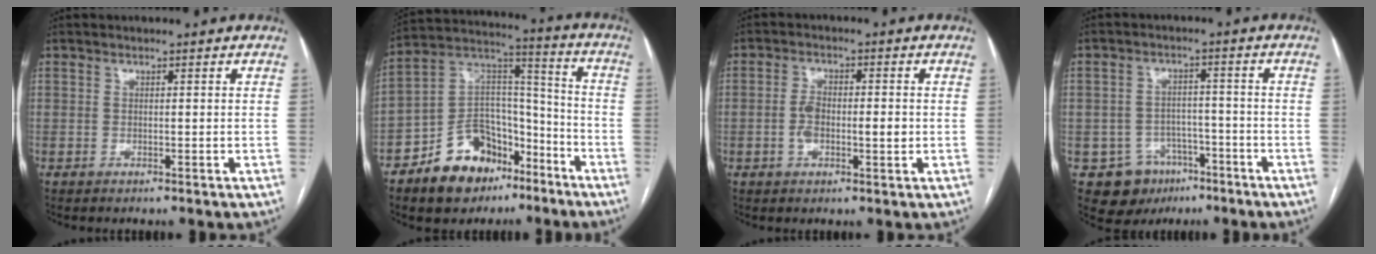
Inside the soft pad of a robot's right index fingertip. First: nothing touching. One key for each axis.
{"total": 15.8, "fx": -9.9, "fy": 9.9, "fz": 7.3, "tx": -0.120, "ty": 0.060, "tz": -0.161}
{"total": 5.3, "fx": -0.7, "fy": 2.2, "fz": 4.7, "tx": -0.092, "ty": 0.010, "tz": -0.011}
{"total": 7.9, "fx": -4.2, "fy": 6.5, "fz": 1.7, "tx": -0.025, "ty": 0.012, "tz": -0.053}